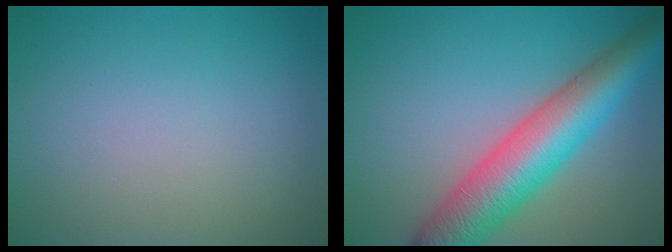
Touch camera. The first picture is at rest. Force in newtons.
{"total": 8.7, "press": 8.7, "slide": 0.2}